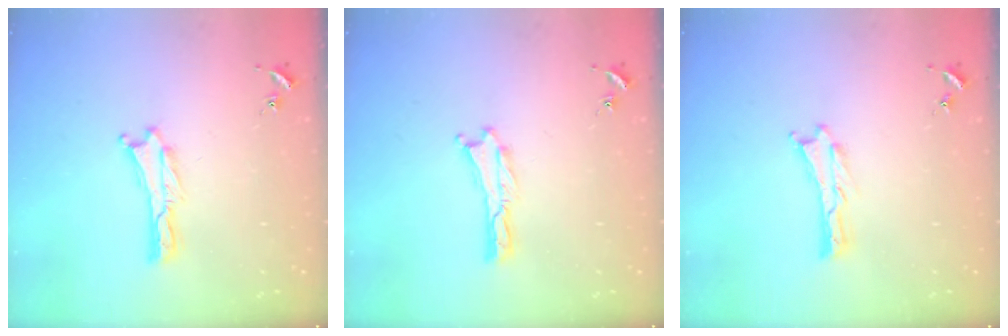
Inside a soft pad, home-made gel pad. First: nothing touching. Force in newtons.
{"total": 0.0}
{"total": 0.0}